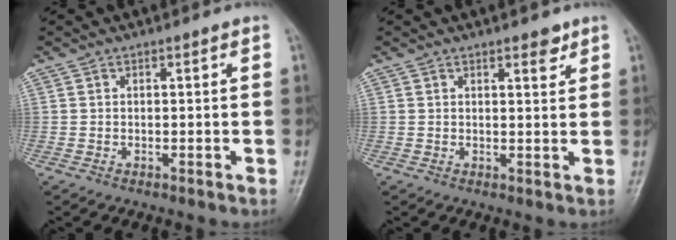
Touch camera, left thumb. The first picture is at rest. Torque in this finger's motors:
{"motor_torque": [-0.24, -0.02, -0.09, 0.15, 0.04]}